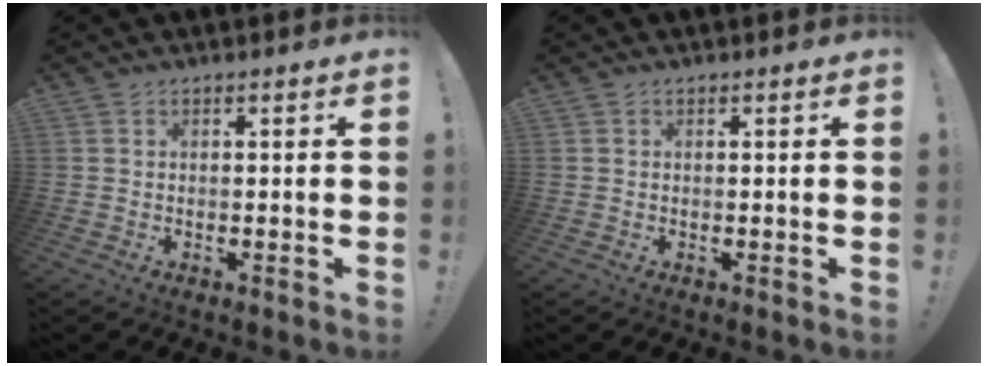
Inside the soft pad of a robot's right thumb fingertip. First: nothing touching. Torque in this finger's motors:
{"motor_torque": [0.38, 0.18, 0.08, -0.11, 0.00]}